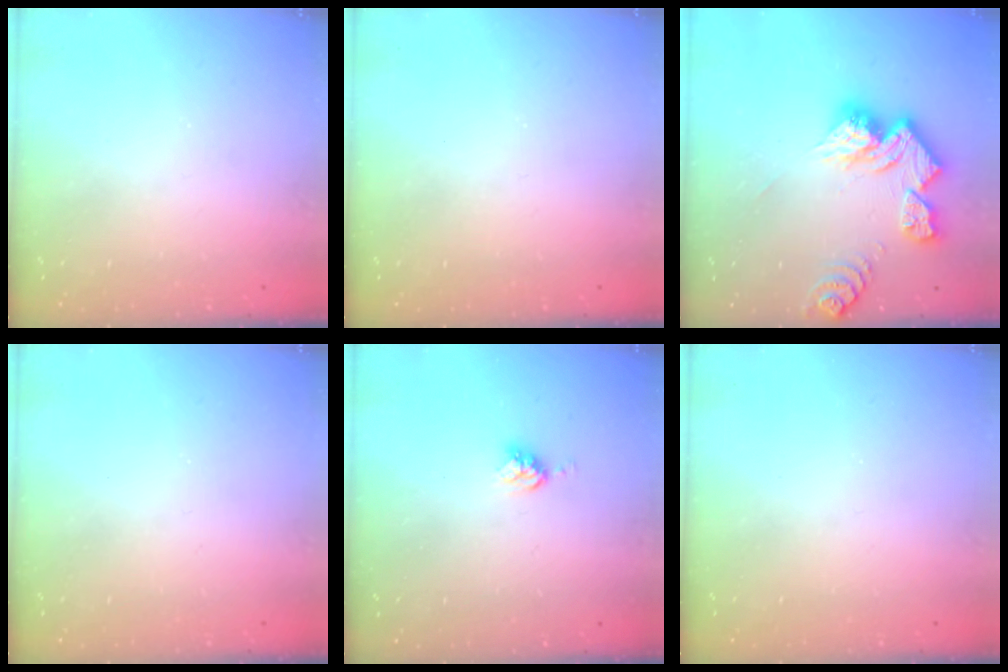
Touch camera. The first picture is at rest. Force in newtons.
{"total": 0.0}
{"total": 14.5, "press": 14.4, "slide": 1.5}
{"total": 0.0}
{"total": 4.8, "press": 4.8, "slide": 0.1}
{"total": 0.0}